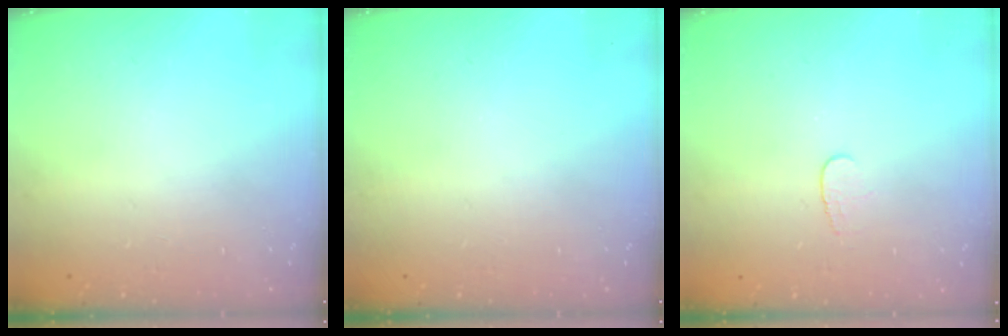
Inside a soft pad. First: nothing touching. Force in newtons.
{"total": 0.0}
{"total": 3.6, "press": 3.5, "slide": 0.4}